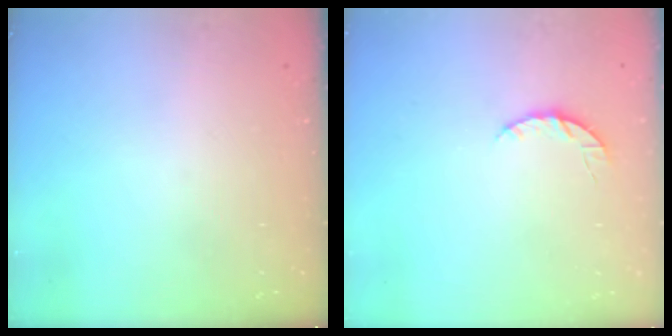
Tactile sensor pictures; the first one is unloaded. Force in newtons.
{"total": 3.6, "press": 3.5, "slide": 0.4}